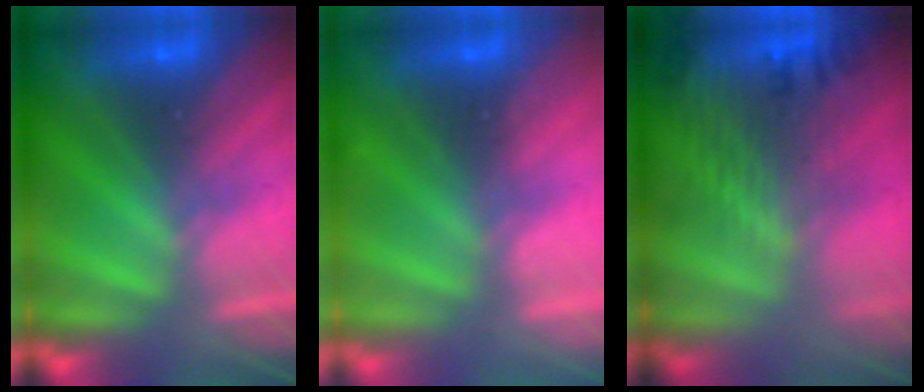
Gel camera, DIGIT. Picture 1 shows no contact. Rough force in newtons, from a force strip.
{"total": 2.3}
{"total": 8.5}